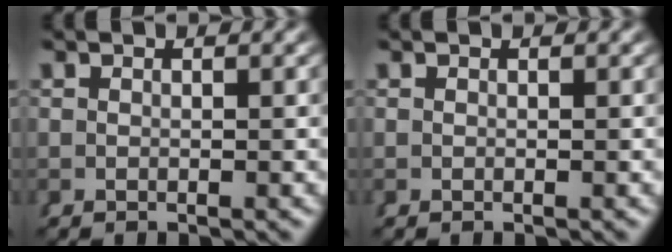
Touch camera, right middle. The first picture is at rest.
{"total": 0.0}